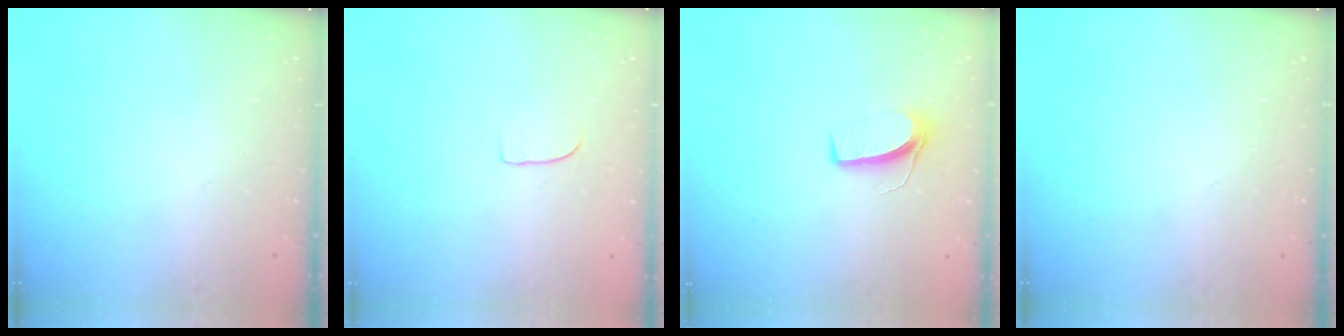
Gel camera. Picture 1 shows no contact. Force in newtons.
{"total": 5.0, "press": 4.9, "slide": 0.4}
{"total": 7.0, "press": 7.0, "slide": 0.4}
{"total": 0.0}